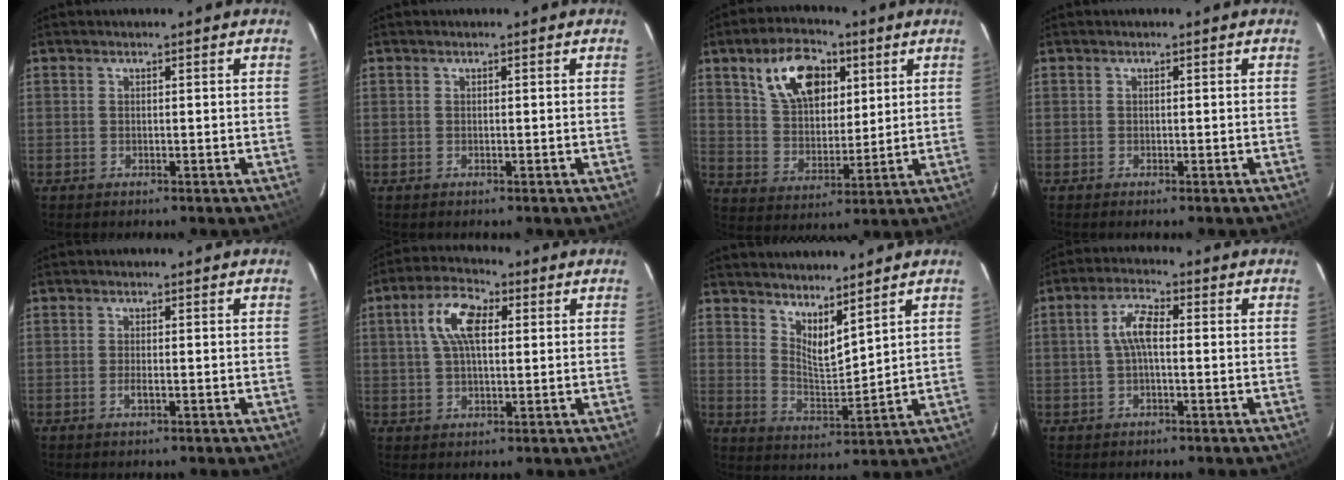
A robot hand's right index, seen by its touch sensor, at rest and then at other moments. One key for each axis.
{"total": 0.0}
{"total": 13.4, "fx": 6.2, "fy": 8.0, "fz": 8.8, "tx": -0.159, "ty": 0.026, "tz": 0.117}
{"total": 0.0}
{"total": 1.3, "fx": -0.6, "fy": 0.3, "fz": 1.1, "tx": -0.024, "ty": -0.002, "tz": -0.010}
{"total": 8.7, "fx": 2.2, "fy": 4.2, "fz": 7.3, "tx": -0.142, "ty": 0.023, "tz": 0.039}
{"total": 7.5, "fx": 6.1, "fy": 1.8, "fz": 4.1, "tx": -0.064, "ty": -0.010, "tz": 0.108}
{"total": 5.0, "fx": -0.1, "fy": 1.8, "fz": 4.7, "tx": -0.097, "ty": 0.015, "tz": -0.003}